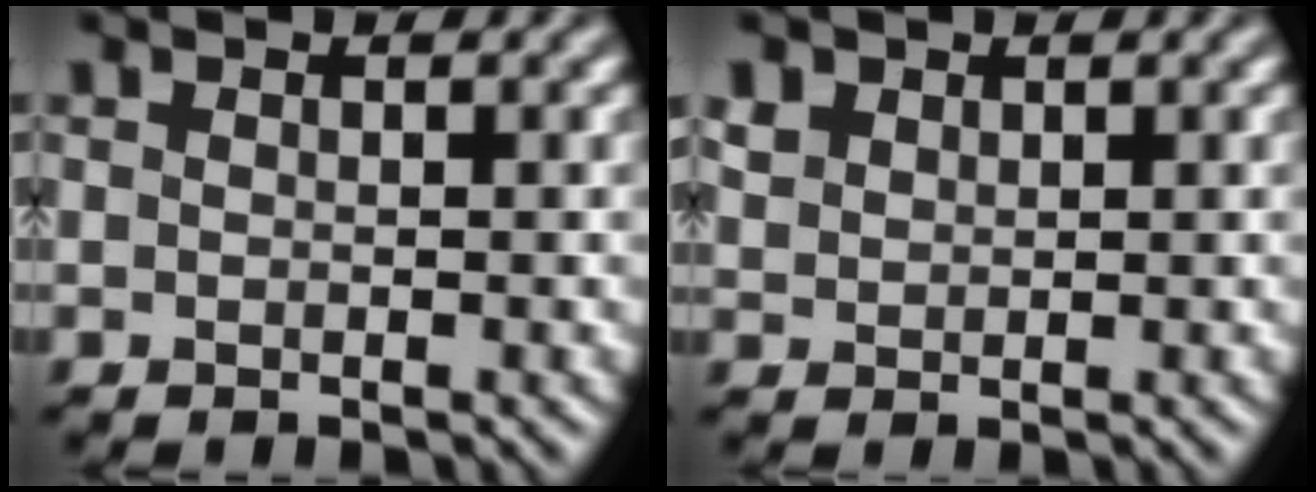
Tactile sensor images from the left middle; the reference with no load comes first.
{"total": 1.2, "force": [0.8, 0.8, -0.2], "torque": [0.005, 0.007, 0.019]}